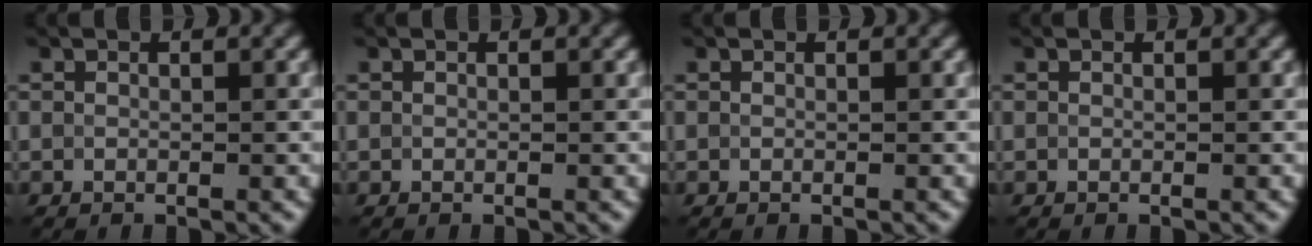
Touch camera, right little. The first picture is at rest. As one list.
[{"total": 0.0}, {"total": 0.0}, {"total": 0.0}]